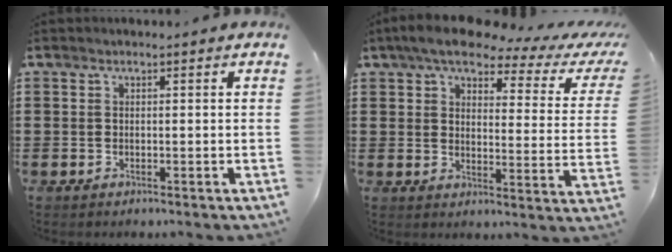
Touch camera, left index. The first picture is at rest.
{"total": 6.5, "force": [4.9, 1.7, 3.9], "torque": [-0.084, -0.022, 0.079]}